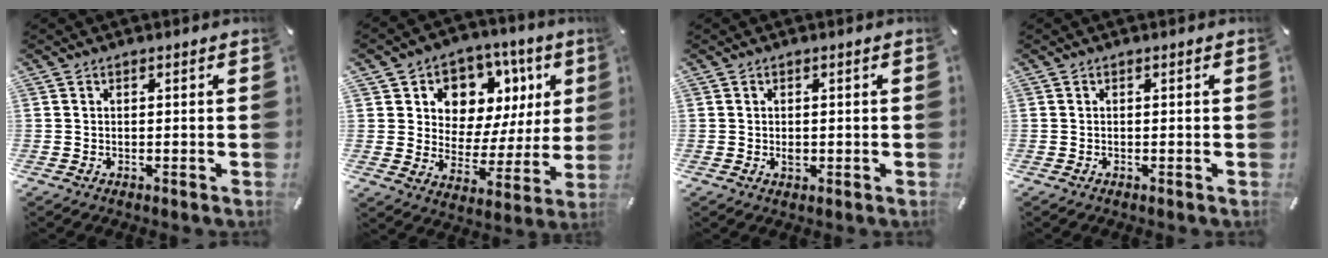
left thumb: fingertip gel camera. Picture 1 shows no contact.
{"total": 8.8, "force": [4.3, 7.4, 2.2], "torque": [-0.029, -0.055, 0.077]}
{"total": 1.3, "force": [-0.1, 0.9, 0.9], "torque": [-0.017, 0.004, -0.004]}
{"total": 0.0}